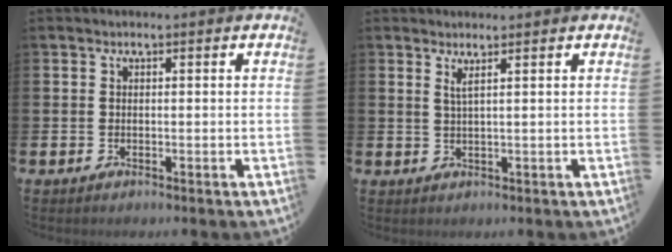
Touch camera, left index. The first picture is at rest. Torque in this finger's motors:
{"motor_torque": [-0.12, 0.19, -0.03, 0.01]}